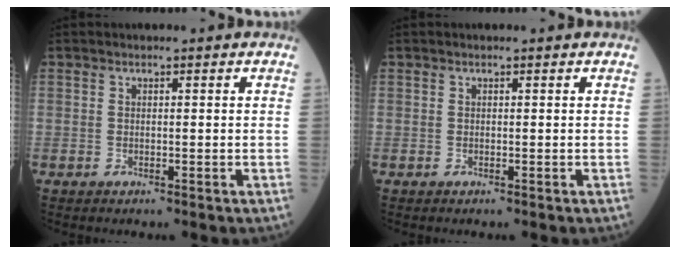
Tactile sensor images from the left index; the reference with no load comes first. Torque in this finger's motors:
{"motor_torque": [0.02, 0.02, 0.00, 0.00]}